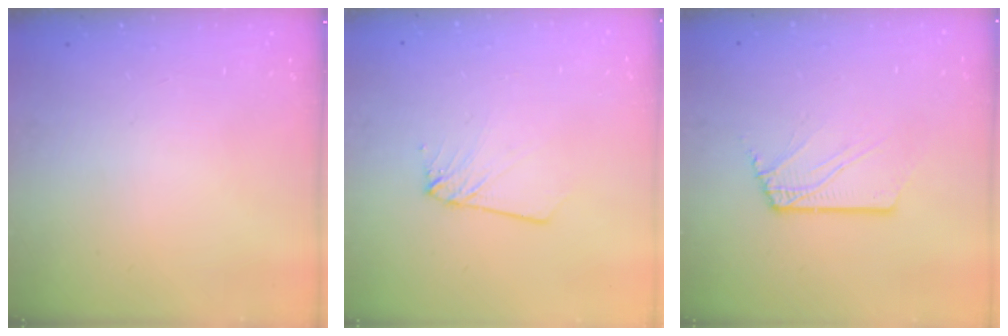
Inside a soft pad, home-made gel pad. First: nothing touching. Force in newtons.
{"total": 3.5, "press": 3.4, "slide": 0.3}
{"total": 2.5, "press": 2.5, "slide": 0.3}